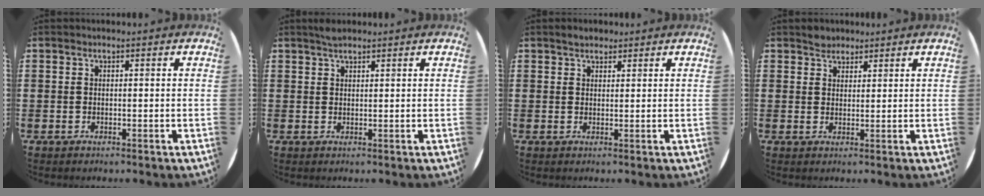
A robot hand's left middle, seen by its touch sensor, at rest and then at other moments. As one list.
[{"total": 1.5, "force": [1.4, 0.4, 0.5], "torque": [-0.012, 0.003, 0.026]}, {"total": 1.6, "force": [1.5, 0.6, 0.3], "torque": [-0.008, 0.004, 0.028]}, {"total": 2.2, "force": [2.0, 0.9, -0.1], "torque": [0.008, 0.000, 0.038]}]